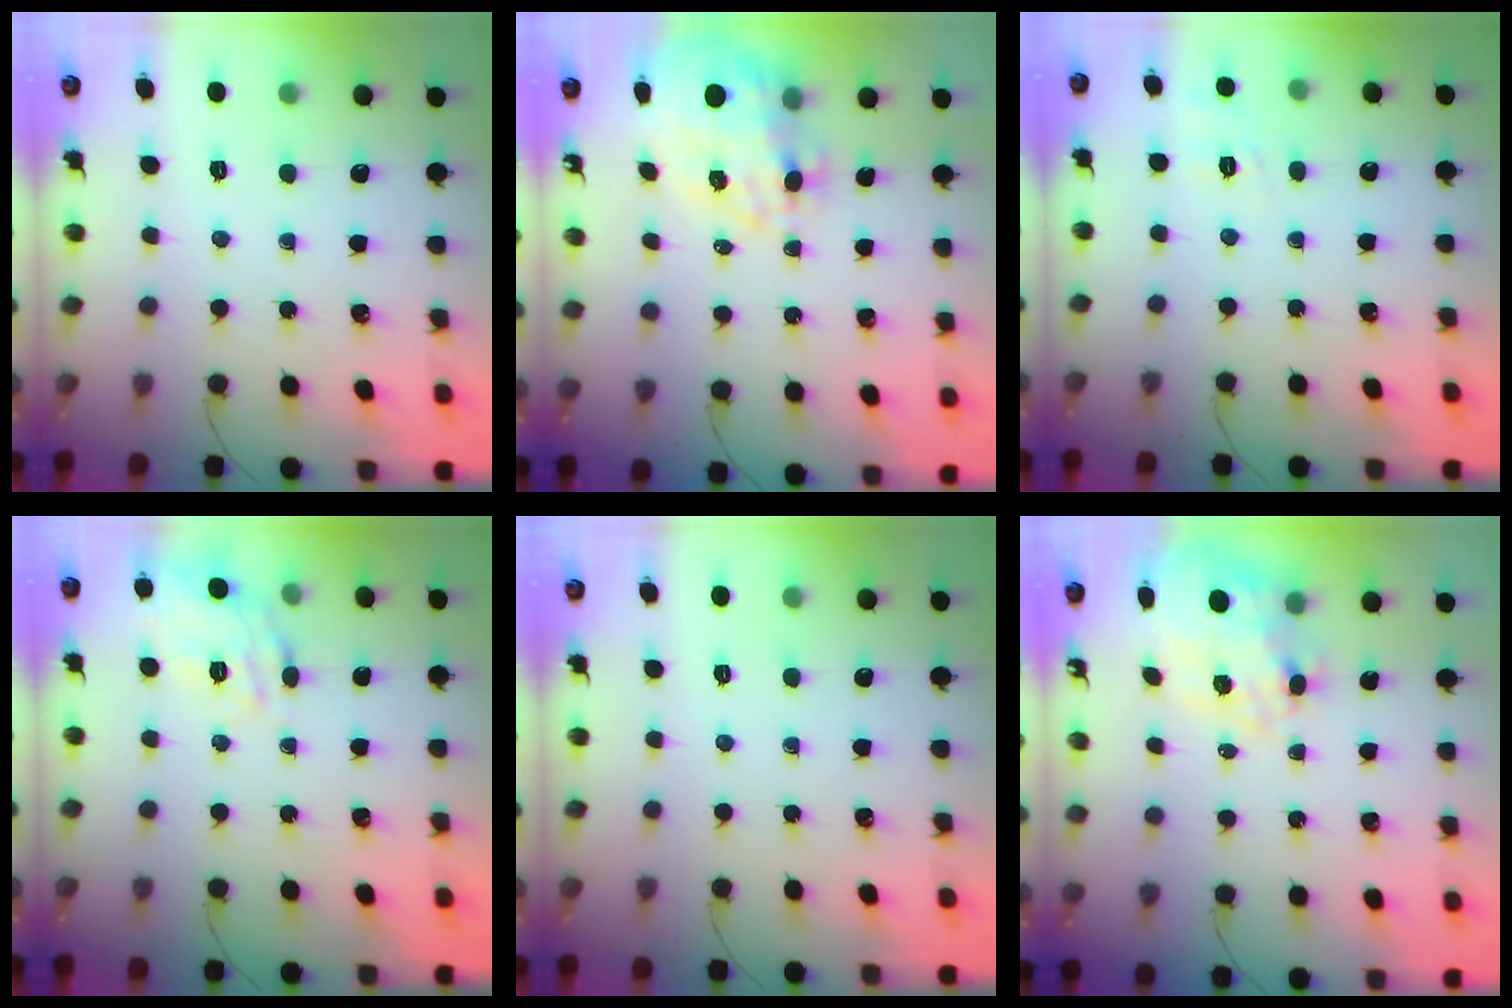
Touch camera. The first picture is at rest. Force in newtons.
{"total": 16.6, "press": 16.0, "slide": 4.1}
{"total": 2.1, "press": 0.8, "slide": 1.9}
{"total": 16.0, "press": 16.0, "slide": 0.6}
{"total": 0.0}
{"total": 10.8, "press": 10.5, "slide": 2.7}